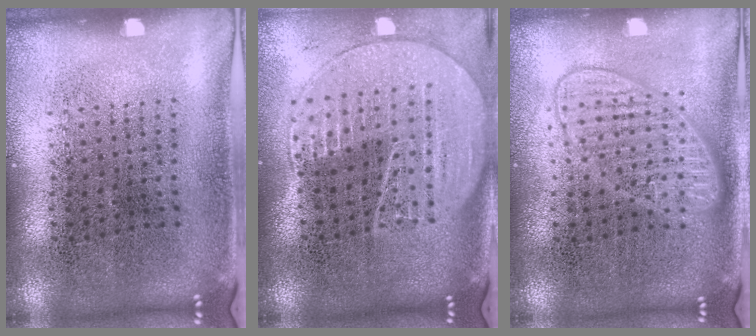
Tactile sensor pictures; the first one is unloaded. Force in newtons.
{"total": 2.0, "press": 1.7, "slide": 0.9}
{"total": 2.8, "press": 2.7, "slide": 0.4}